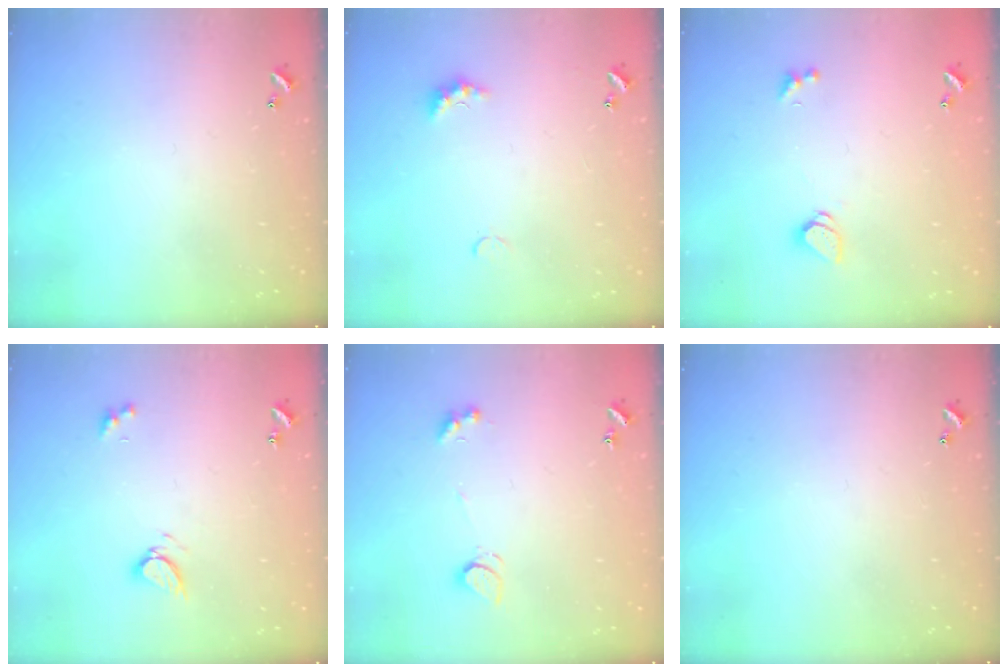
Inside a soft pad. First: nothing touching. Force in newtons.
{"total": 2.8, "press": 2.8, "slide": 0.7}
{"total": 1.7, "press": 1.6, "slide": 0.5}
{"total": 5.1, "press": 5.1, "slide": 0.5}
{"total": 3.2, "press": 3.1, "slide": 0.7}
{"total": 0.0}